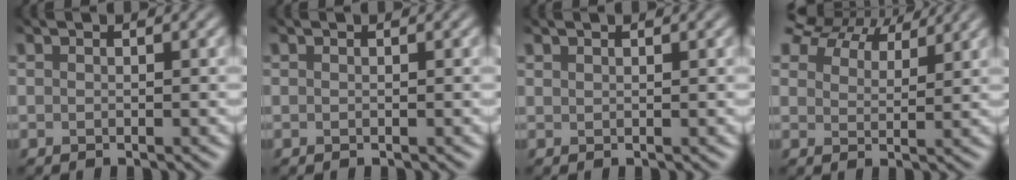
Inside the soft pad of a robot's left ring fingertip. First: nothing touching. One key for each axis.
{"total": 0.0}
{"total": 0.7, "fx": 0.7, "fy": 0.1, "fz": 0.2, "tx": -0.004, "ty": 0.004, "tz": 0.009}
{"total": 7.3, "fx": 6.8, "fy": 2.0, "fz": 1.8, "tx": -0.063, "ty": -0.002, "tz": 0.127}